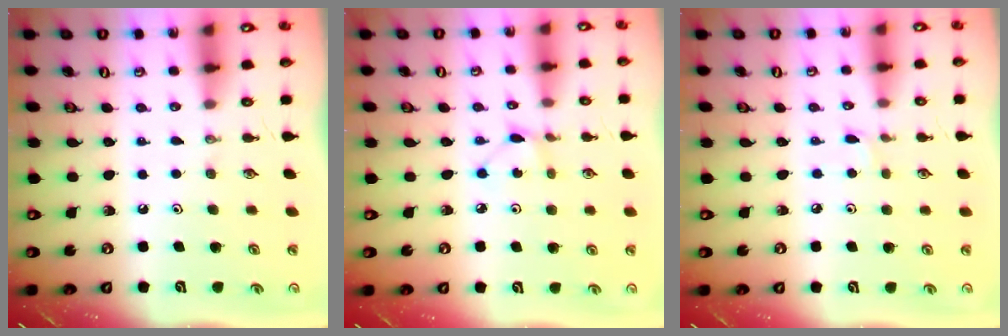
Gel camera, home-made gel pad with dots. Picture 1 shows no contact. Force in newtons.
{"total": 2.2, "press": 2.1, "slide": 0.3}
{"total": 1.6, "press": 1.5, "slide": 0.2}